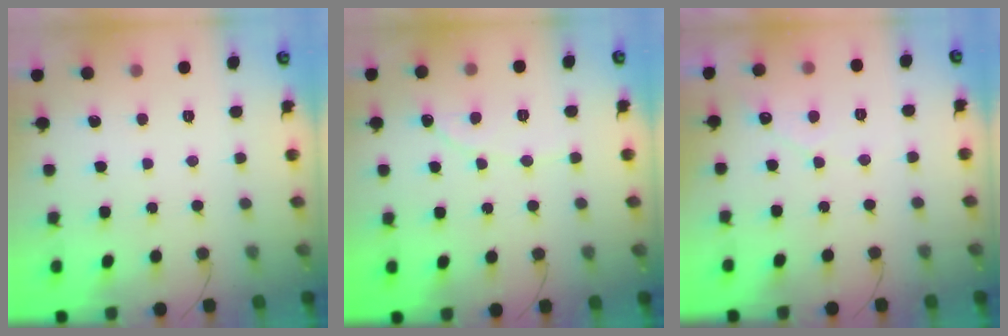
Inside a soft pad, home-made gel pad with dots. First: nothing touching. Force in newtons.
{"total": 2.2, "press": 2.2, "slide": 0.2}
{"total": 3.4, "press": 3.4, "slide": 0.1}